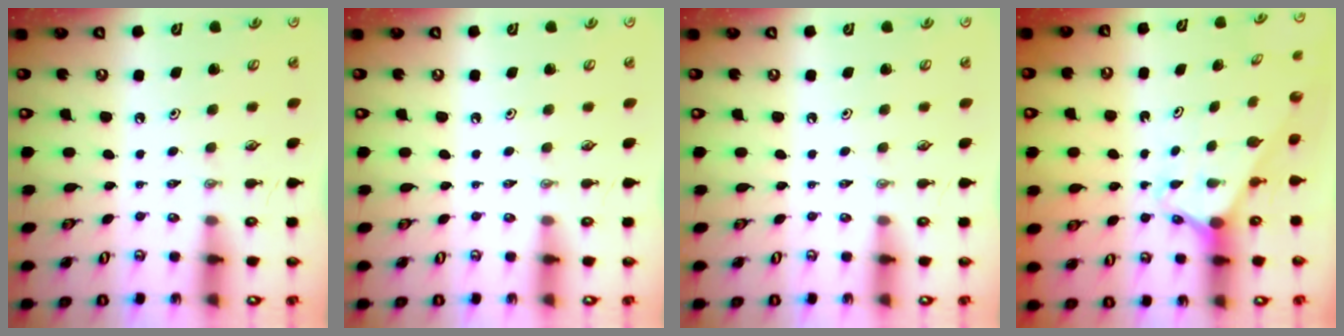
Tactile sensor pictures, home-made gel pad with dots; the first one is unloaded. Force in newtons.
{"total": 0.0}
{"total": 0.0}
{"total": 2.2, "press": 2.2, "slide": 0.2}